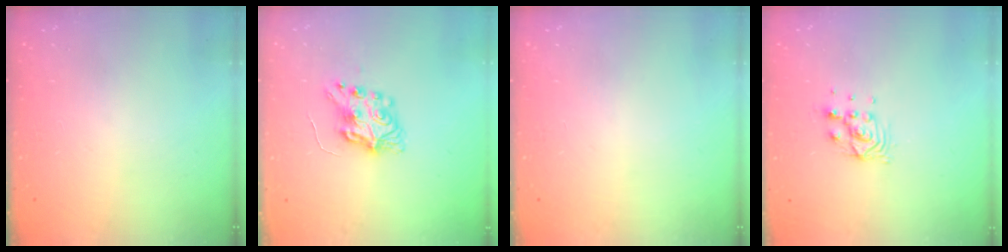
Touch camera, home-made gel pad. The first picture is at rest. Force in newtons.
{"total": 8.3, "press": 8.3, "slide": 0.4}
{"total": 0.0}
{"total": 6.8, "press": 6.8, "slide": 0.5}